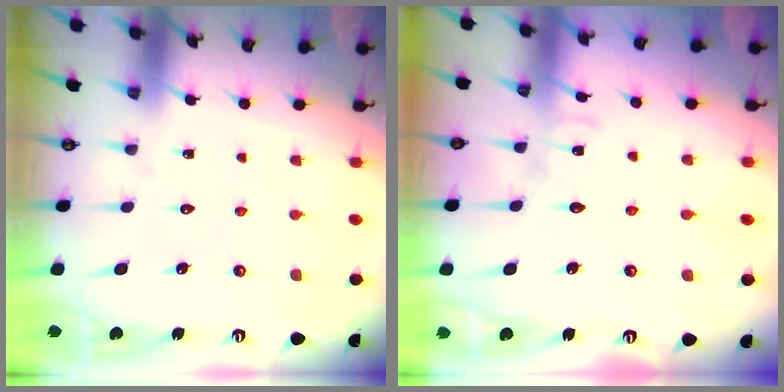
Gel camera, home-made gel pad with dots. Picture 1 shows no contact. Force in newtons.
{"total": 6.4, "press": 6.3, "slide": 0.6}